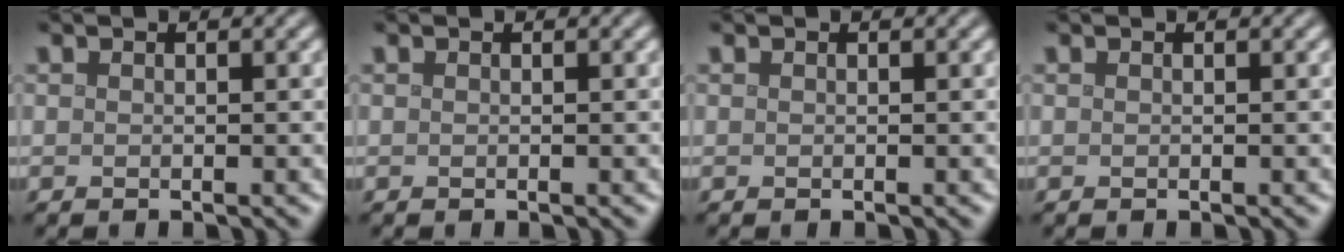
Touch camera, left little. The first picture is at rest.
{"total": 0.0}
{"total": 0.0}
{"total": 0.0}